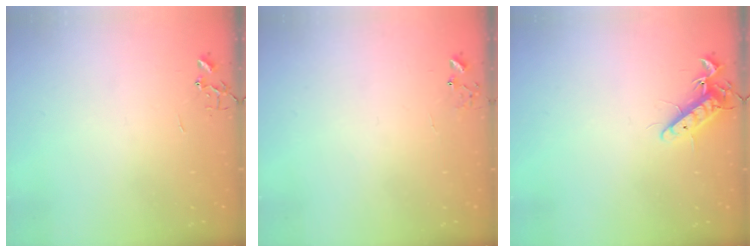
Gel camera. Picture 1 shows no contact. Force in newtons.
{"total": 6.5, "press": 6.5, "slide": 0.5}
{"total": 11.3, "press": 11.2, "slide": 1.5}